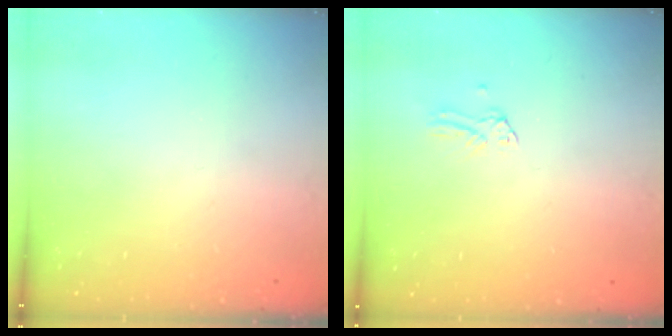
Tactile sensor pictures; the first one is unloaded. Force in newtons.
{"total": 0.0}